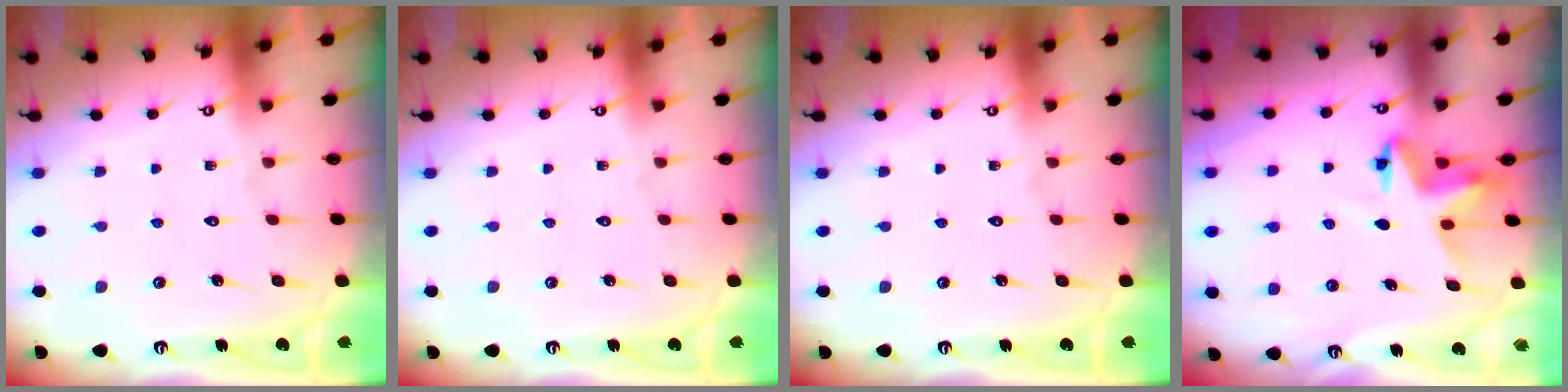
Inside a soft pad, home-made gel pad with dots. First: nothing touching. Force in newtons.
{"total": 0.0}
{"total": 0.0}
{"total": 5.8, "press": 5.8, "slide": 0.2}